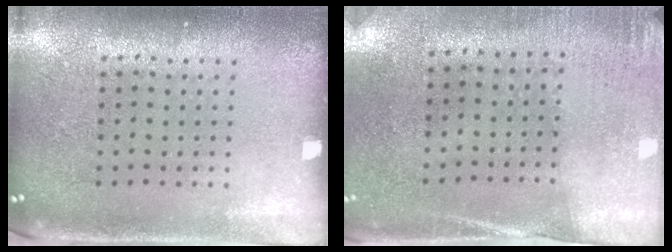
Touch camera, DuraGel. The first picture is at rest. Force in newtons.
{"total": 2.6, "press": 2.2, "slide": 1.3}